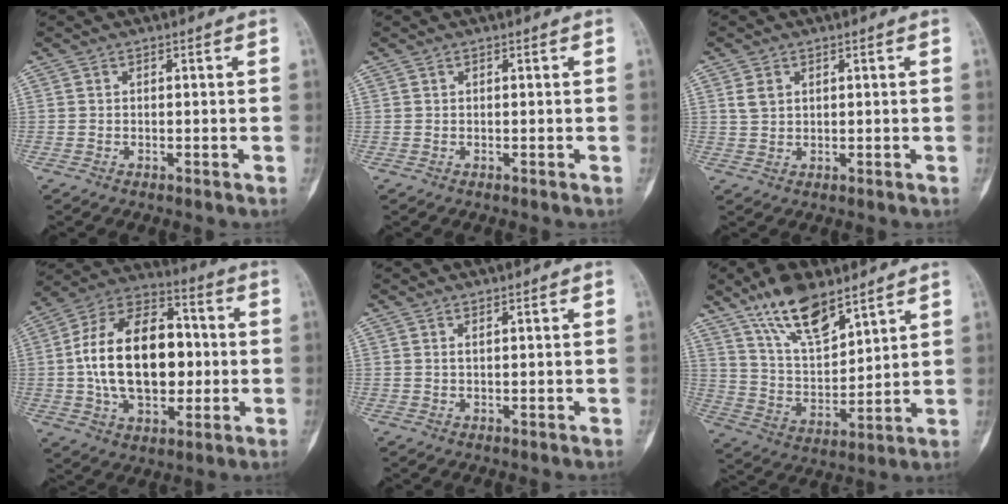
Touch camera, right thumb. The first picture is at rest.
{"total": 0.0}
{"total": 2.9, "force": [1.2, 2.1, 1.6], "torque": [-0.026, -0.001, 0.029]}
{"total": 22.1, "force": [0.1, 13.5, 17.5], "torque": [-0.281, 0.025, 0.004]}
{"total": 0.7, "force": [0.5, 0.0, 0.5], "torque": [-0.011, -0.003, 0.010]}
{"total": 14.5, "force": [10.1, 5.6, 8.8], "torque": [-0.136, -0.054, 0.197]}